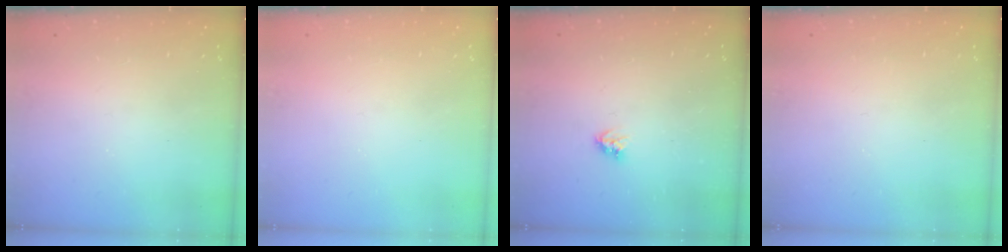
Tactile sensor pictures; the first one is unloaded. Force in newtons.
{"total": 0.0}
{"total": 3.6, "press": 3.6, "slide": 0.5}
{"total": 0.0}